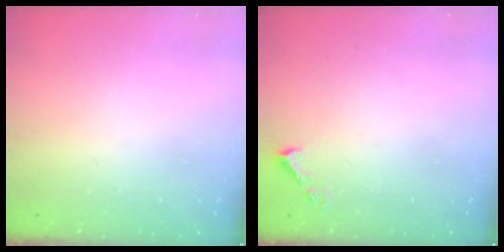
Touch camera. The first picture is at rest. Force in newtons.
{"total": 3.7, "press": 3.7, "slide": 0.5}